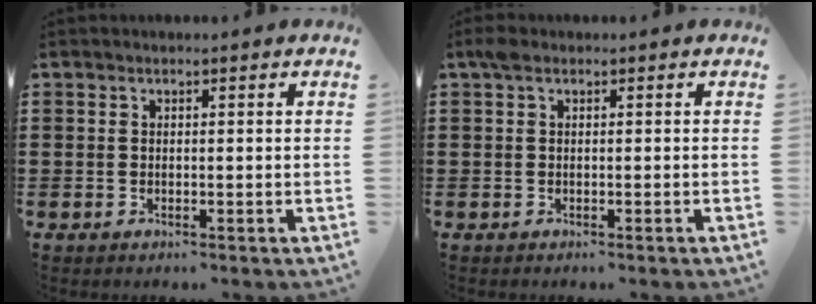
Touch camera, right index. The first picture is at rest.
{"total": 1.0, "force": [-0.1, 0.3, 0.9], "torque": [-0.020, 0.000, -0.002]}